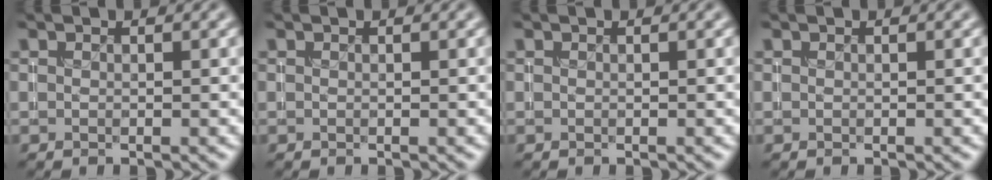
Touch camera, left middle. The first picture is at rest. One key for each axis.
{"total": 0.0}
{"total": 0.0}
{"total": 0.0}